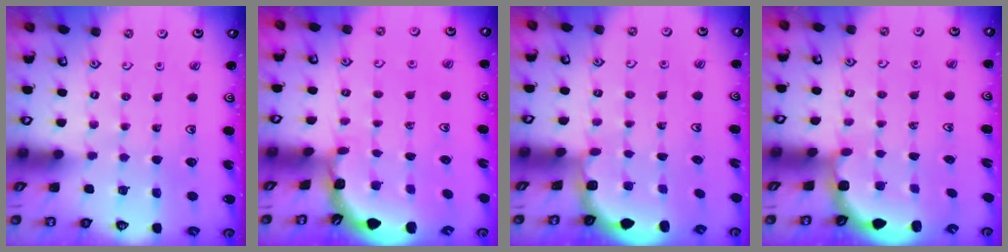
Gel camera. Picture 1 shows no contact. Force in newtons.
{"total": 1.8, "press": 1.8, "slide": 0.1}
{"total": 2.0, "press": 1.8, "slide": 0.7}
{"total": 2.7, "press": 2.4, "slide": 1.4}